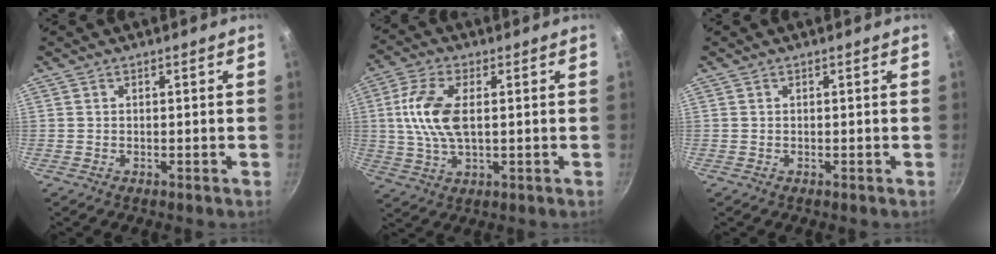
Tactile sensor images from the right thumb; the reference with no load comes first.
{"total": 10.3, "force": [1.2, 5.1, 8.9], "torque": [-0.178, 0.006, 0.020]}
{"total": 0.0}